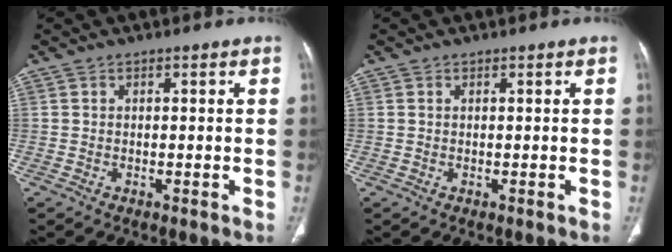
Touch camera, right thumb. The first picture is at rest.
{"total": 0.0}